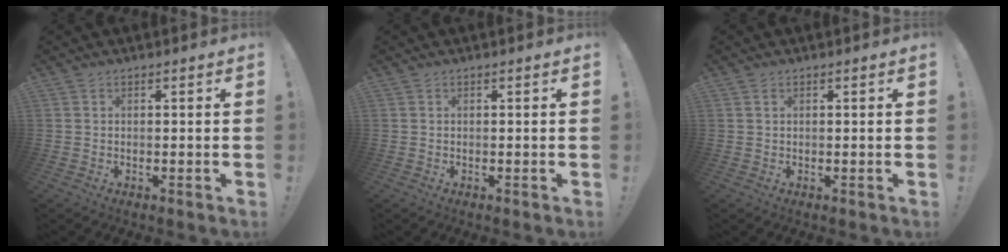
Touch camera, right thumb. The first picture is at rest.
{"total": 0.0}
{"total": 0.6, "force": [0.3, 0.2, 0.4], "torque": [0.000, -0.003, 0.005]}